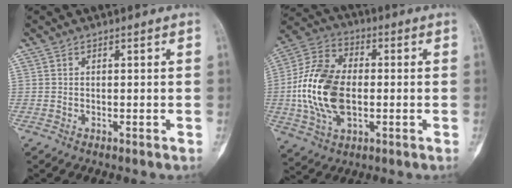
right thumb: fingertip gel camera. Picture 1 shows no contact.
{"total": 17.1, "force": [-1.3, 10.6, 13.3], "torque": [-0.263, 0.017, -0.023]}